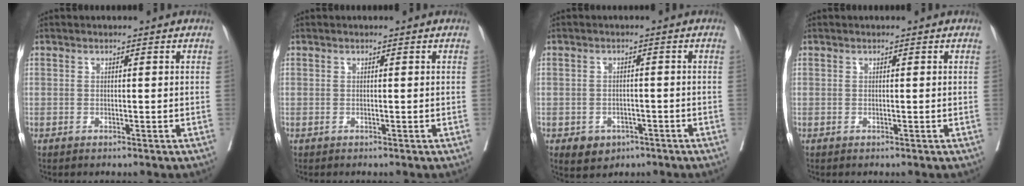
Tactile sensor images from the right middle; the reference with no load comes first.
{"total": 0.0}
{"total": 4.1, "force": [-2.3, 3.1, 1.5], "torque": [-0.025, 0.001, -0.026]}
{"total": 0.0}